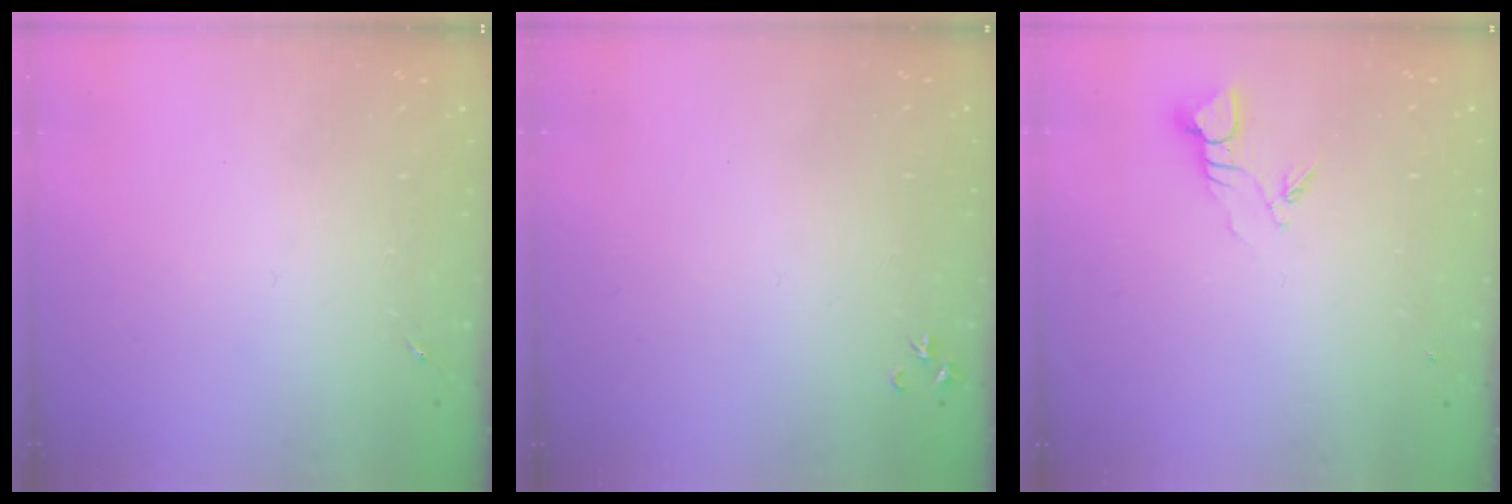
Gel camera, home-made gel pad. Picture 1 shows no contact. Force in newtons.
{"total": 3.2, "press": 3.2, "slide": 0.4}
{"total": 3.8, "press": 3.8, "slide": 0.3}